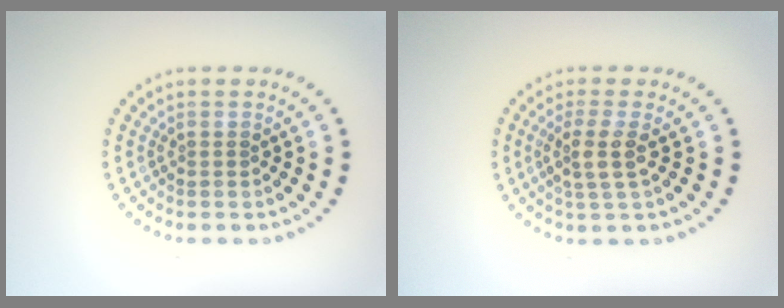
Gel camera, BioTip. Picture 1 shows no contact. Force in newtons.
{"total": 2.6, "press": 2.2, "slide": 1.5}